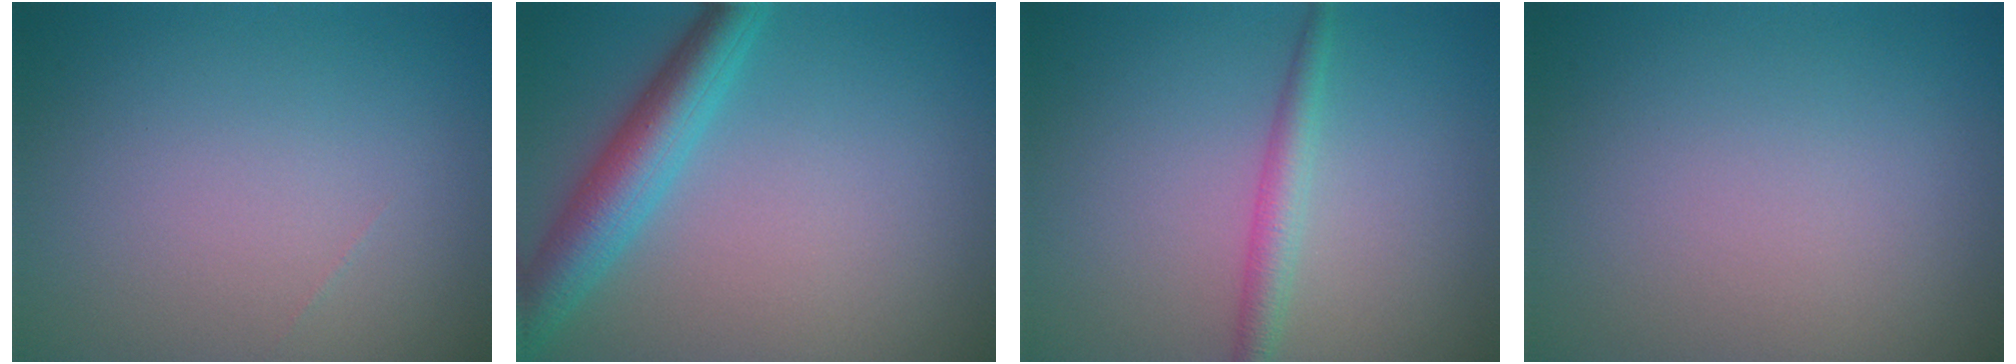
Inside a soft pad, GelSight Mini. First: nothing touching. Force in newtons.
{"total": 5.0, "press": 5.0, "slide": 0.2}
{"total": 2.2, "press": 2.2, "slide": 0.1}
{"total": 0.0}